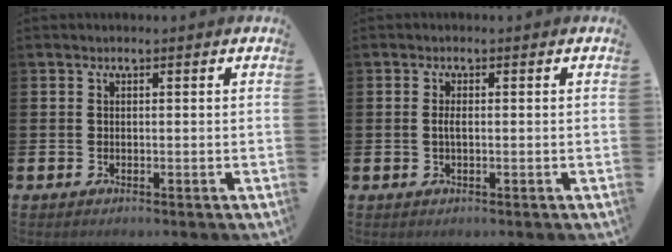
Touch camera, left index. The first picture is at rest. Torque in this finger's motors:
{"motor_torque": [0.50, -0.04, 0.04, 0.07]}